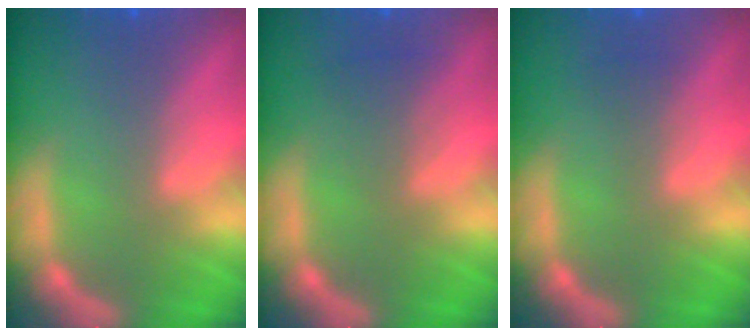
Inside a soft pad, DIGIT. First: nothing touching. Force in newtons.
{"total": 2.0}
{"total": 1.0}